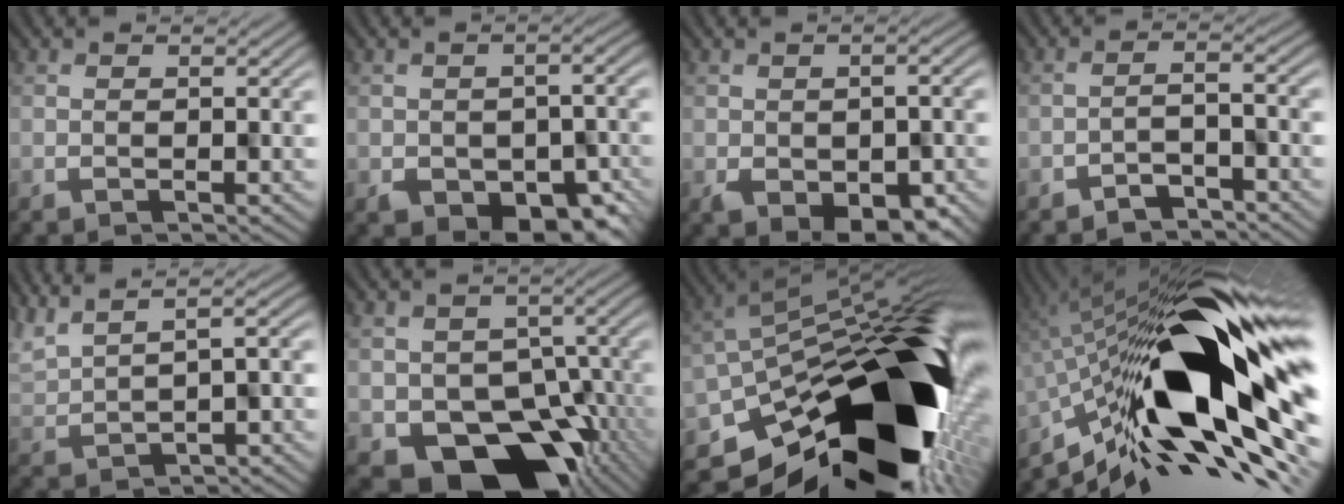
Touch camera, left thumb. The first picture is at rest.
{"total": 9.2, "force": [-4.8, 5.3, 5.7], "torque": [-0.083, -0.022, -0.060]}
{"total": 8.3, "force": [-3.7, 4.7, 5.8], "torque": [-0.088, -0.026, -0.036]}
{"total": 3.2, "force": [-2.9, 0.5, 1.3], "torque": [-0.020, 0.006, -0.050]}
{"total": 7.6, "force": [2.9, 3.8, 5.9], "torque": [-0.140, -0.001, 0.080]}
{"total": 13.5, "force": [-5.4, 9.5, 7.8], "torque": [-0.095, -0.038, -0.081]}
{"total": 18.5, "force": [-7.1, 9.6, 14.1], "torque": [-0.221, -0.041, -0.109]}
{"total": 20.1, "force": [-1.9, 8.1, 18.3], "torque": [-0.319, -0.001, -0.051]}